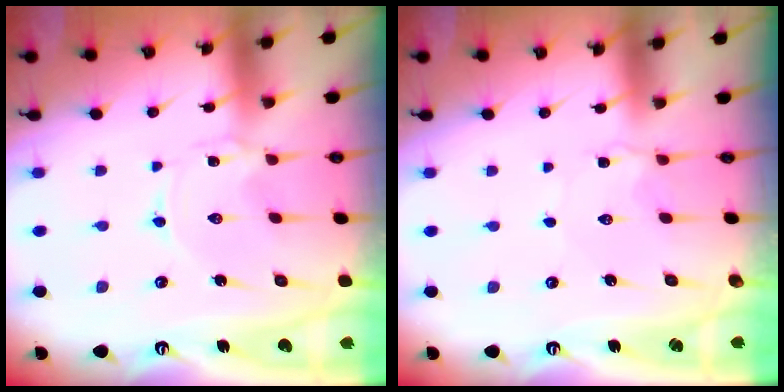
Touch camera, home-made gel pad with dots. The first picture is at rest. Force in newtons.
{"total": 2.2, "press": 2.2, "slide": 0.3}